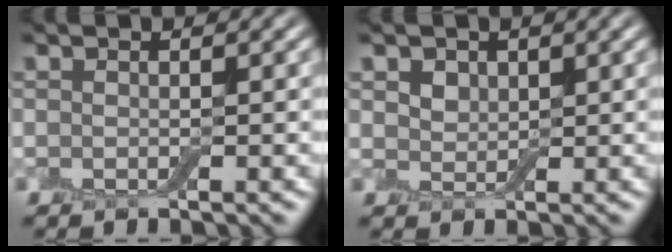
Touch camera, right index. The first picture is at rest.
{"total": 2.3, "force": [1.4, 1.6, 0.9], "torque": [-0.025, 0.003, 0.025]}